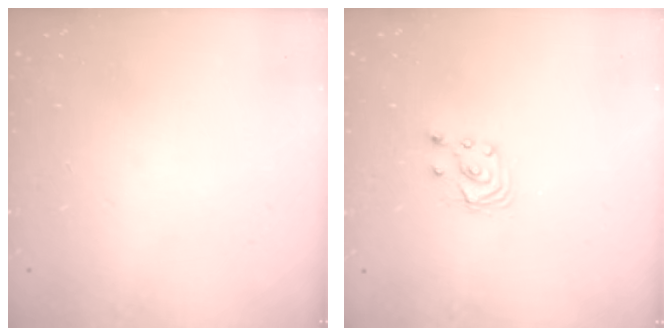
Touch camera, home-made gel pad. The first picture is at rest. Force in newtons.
{"total": 3.9, "press": 3.9, "slide": 0.4}